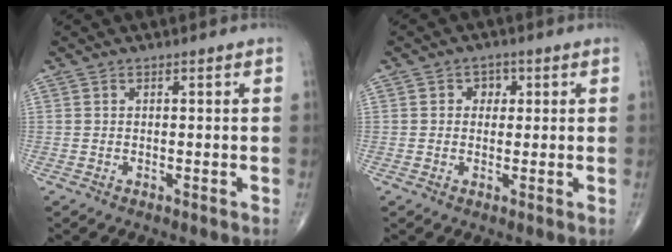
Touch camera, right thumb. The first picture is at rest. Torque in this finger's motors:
{"motor_torque": [-0.15, 0.31, 0.23, 0.26, 0.06]}